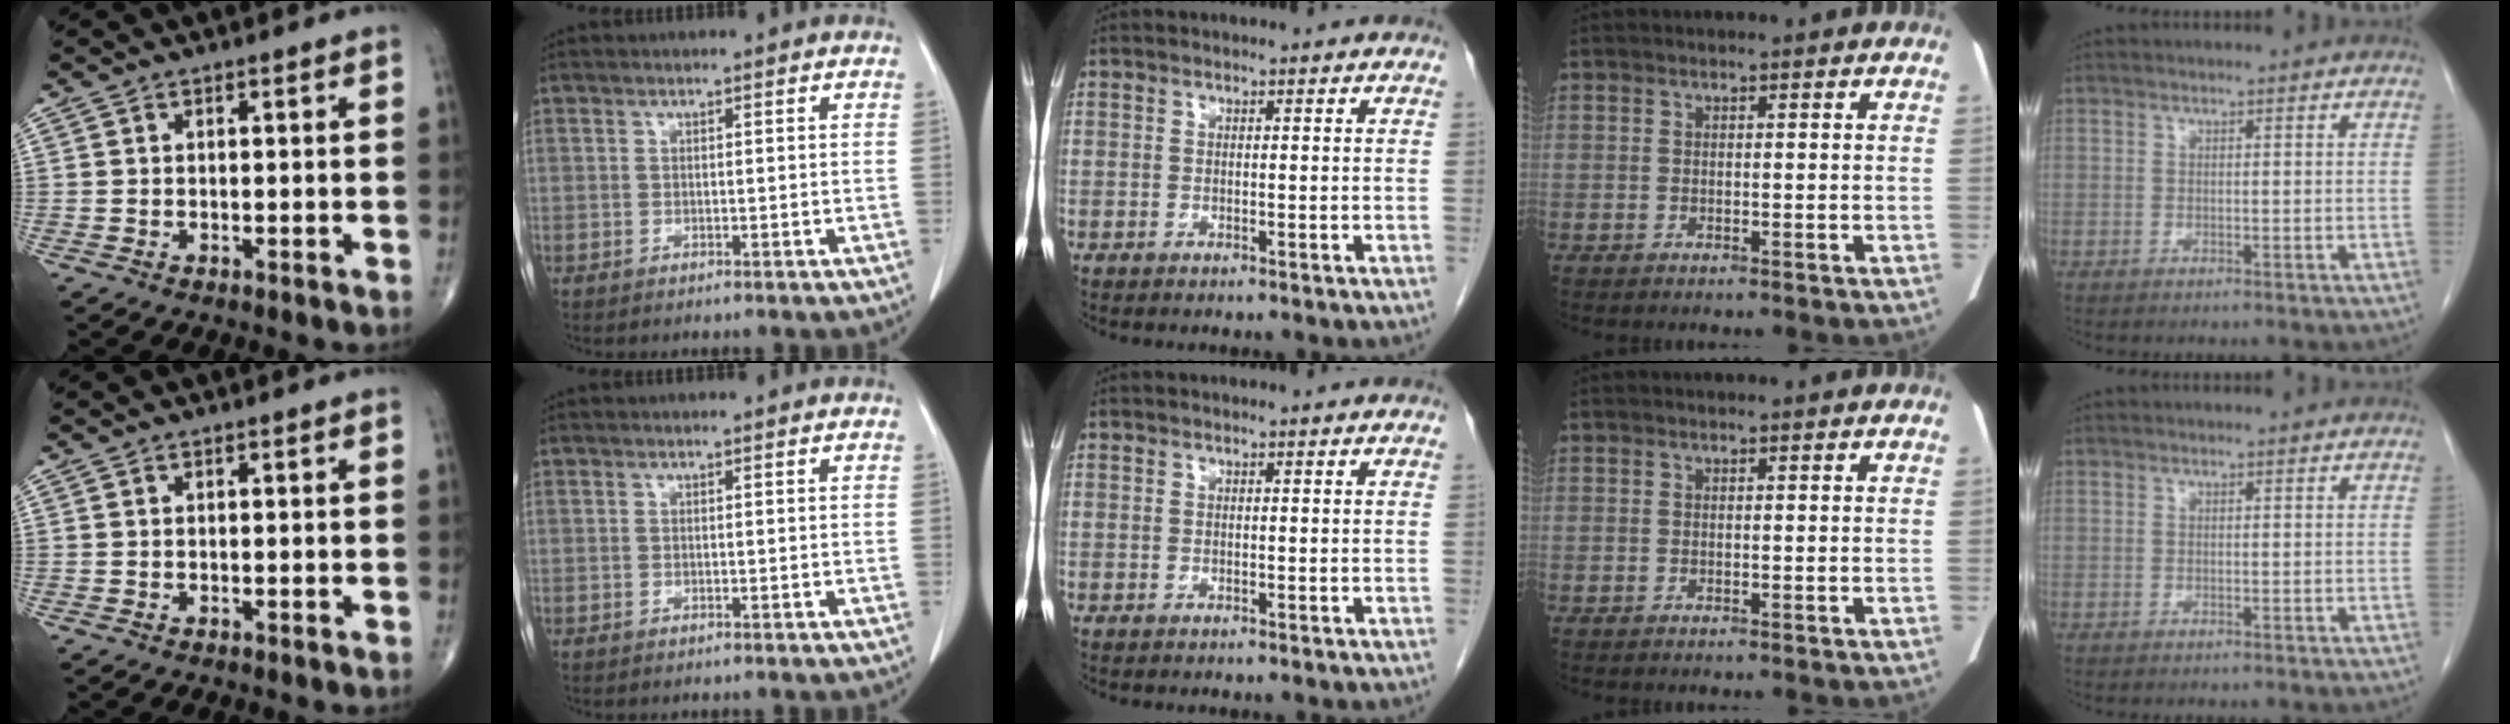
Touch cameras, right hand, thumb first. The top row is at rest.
{}